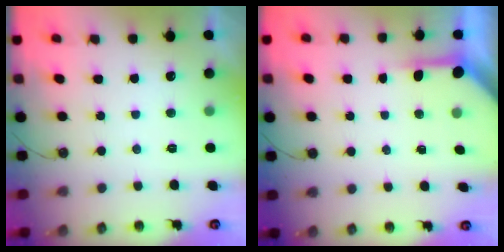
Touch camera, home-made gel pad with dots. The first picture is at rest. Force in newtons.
{"total": 3.9, "press": 3.9, "slide": 0.4}